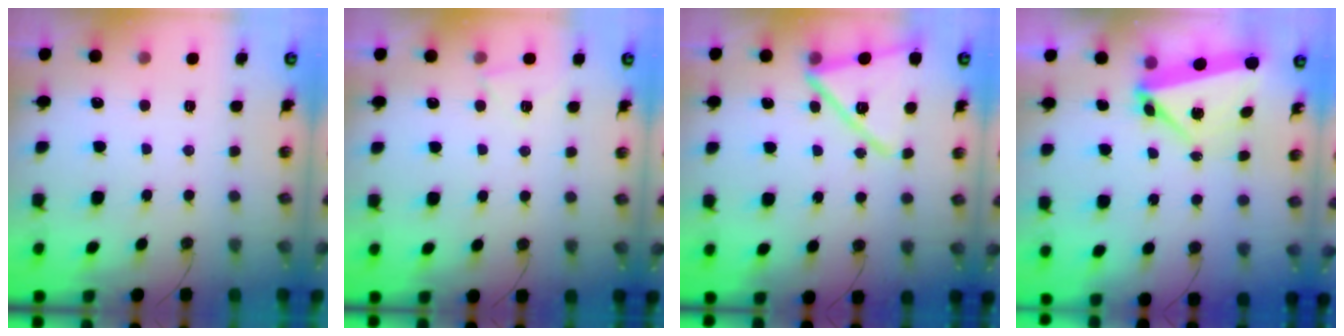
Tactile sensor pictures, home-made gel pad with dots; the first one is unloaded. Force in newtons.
{"total": 3.4, "press": 3.4, "slide": 0.5}
{"total": 14.3, "press": 14.2, "slide": 1.5}
{"total": 6.7, "press": 6.6, "slide": 0.9}